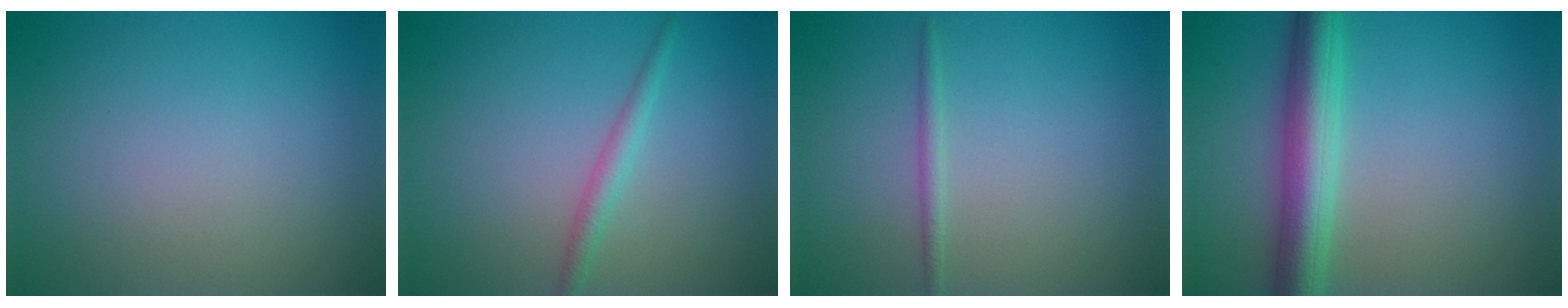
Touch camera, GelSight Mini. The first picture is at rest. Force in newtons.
{"total": 1.7, "press": 1.7, "slide": 0.0}
{"total": 1.1, "press": 1.1, "slide": 0.1}
{"total": 6.1, "press": 6.1, "slide": 0.2}